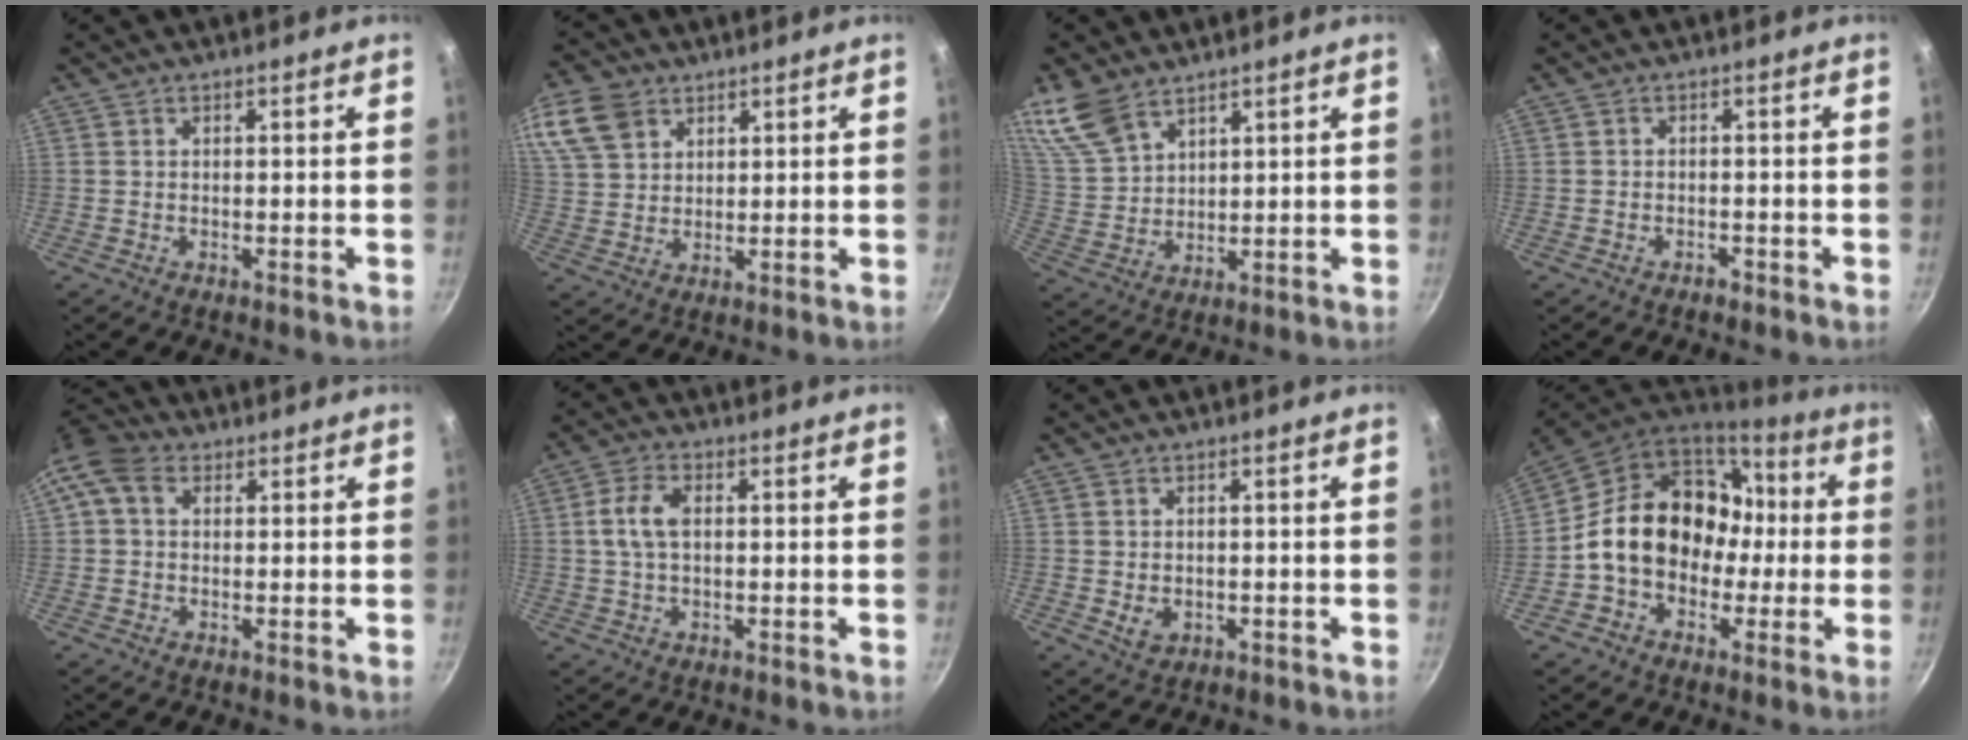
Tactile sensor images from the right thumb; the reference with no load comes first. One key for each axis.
{"total": 11.6, "fx": 6.0, "fy": 8.1, "fz": 5.6, "tx": -0.109, "ty": -0.003, "tz": 0.122}
{"total": 10.5, "fx": 7.8, "fy": 5.3, "fz": 4.6, "tx": -0.083, "ty": -0.023, "tz": 0.171}
{"total": 1.2, "fx": -1.0, "fy": 0.5, "fz": 0.4, "tx": -0.009, "ty": 0.011, "tz": -0.015}
{"total": 6.9, "fx": 2.0, "fy": 5.1, "fz": 4.3, "tx": -0.081, "ty": 0.014, "tz": 0.021}
{"total": 5.8, "fx": 0.7, "fy": 3.2, "fz": 4.9, "tx": -0.103, "ty": 0.013, "tz": 0.008}
{"total": 2.8, "fx": -0.4, "fy": 2.3, "fz": 1.6, "tx": -0.026, "ty": -0.005, "tz": 0.000}
{"total": 18.6, "fx": -0.2, "fy": 14.7, "fz": 11.4, "tx": -0.146, "ty": 0.059, "tz": -0.007}